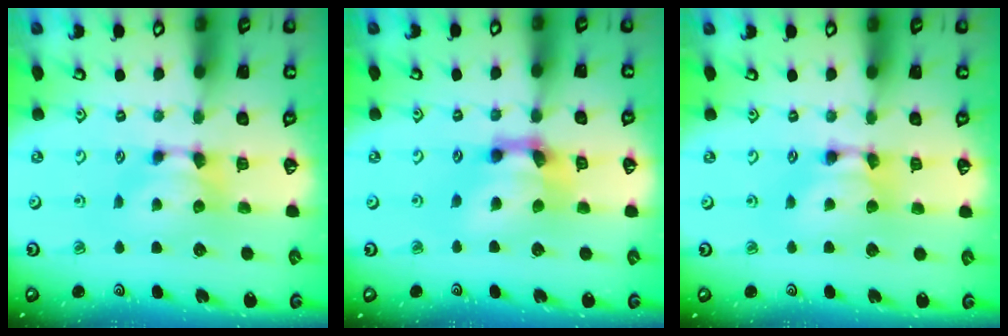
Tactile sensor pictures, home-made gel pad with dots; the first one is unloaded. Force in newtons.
{"total": 4.8, "press": 3.8, "slide": 2.9}
{"total": 1.9, "press": 1.9, "slide": 0.1}